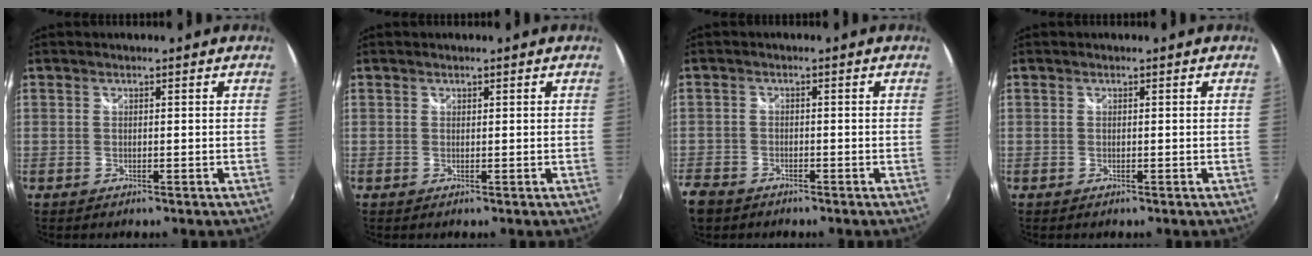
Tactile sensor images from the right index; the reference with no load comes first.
{"total": 0.0}
{"total": 5.2, "force": [-3.6, 3.5, 1.3], "torque": [-0.046, -0.002, -0.071]}
{"total": 0.0}